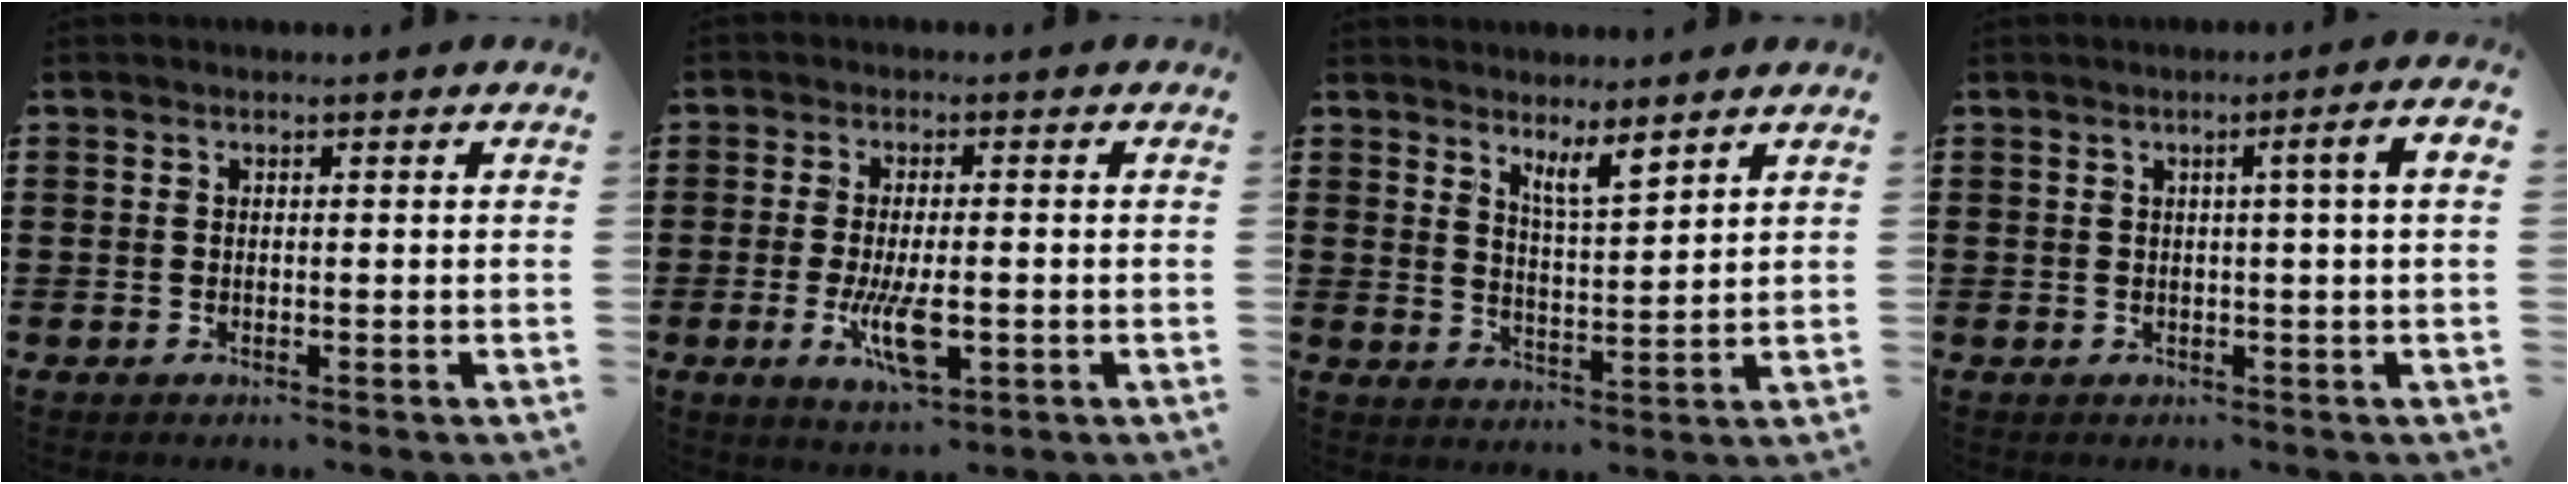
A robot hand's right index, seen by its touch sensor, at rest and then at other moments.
{"total": 7.2, "force": [-1.8, 2.4, 6.6], "torque": [-0.136, -0.013, -0.031]}
{"total": 4.4, "force": [3.7, 0.6, 2.3], "torque": [-0.046, -0.011, 0.065]}
{"total": 3.7, "force": [0.6, -0.4, 3.7], "torque": [-0.066, -0.004, 0.005]}